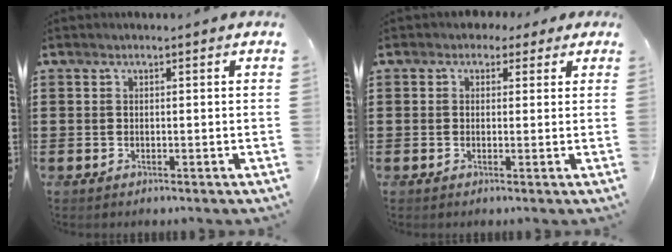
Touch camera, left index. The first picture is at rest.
{"total": 2.0, "force": [1.1, 1.5, 0.5], "torque": [-0.009, 0.006, 0.018]}